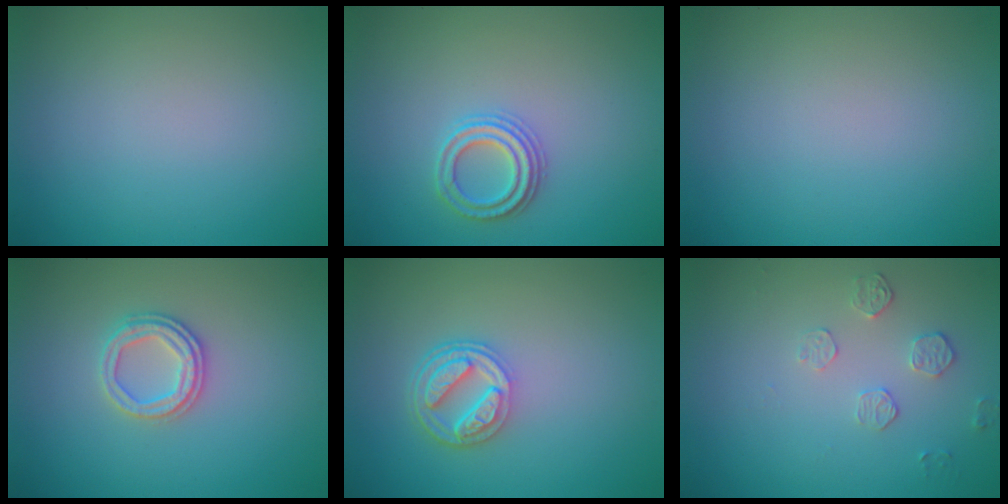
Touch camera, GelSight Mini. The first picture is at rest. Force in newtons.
{"total": 2.3, "press": 2.3, "slide": 0.3}
{"total": 0.0}
{"total": 2.5, "press": 2.4, "slide": 0.6}
{"total": 4.1, "press": 3.2, "slide": 2.7}
{"total": 1.7, "press": 1.0, "slide": 1.4}